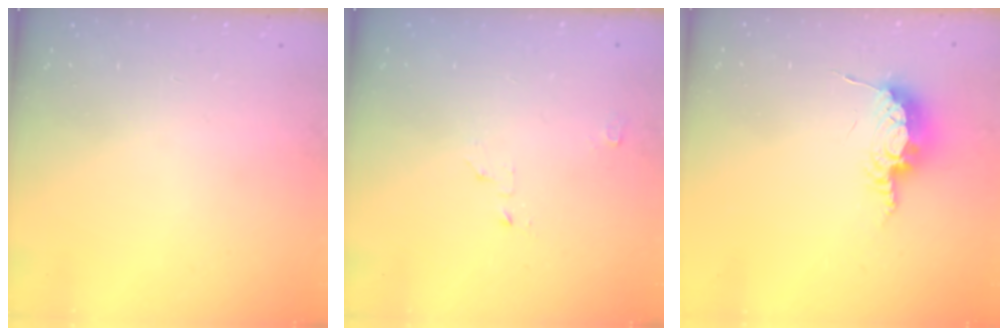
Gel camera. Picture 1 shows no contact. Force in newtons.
{"total": 2.1, "press": 2.1, "slide": 0.2}
{"total": 8.5, "press": 8.4, "slide": 0.7}